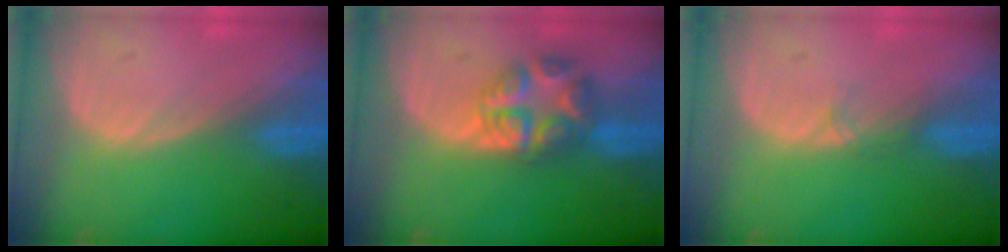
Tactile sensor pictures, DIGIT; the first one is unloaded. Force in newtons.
{"total": 6.5, "press": 6.5, "slide": 0.1}
{"total": 0.9, "press": 0.8, "slide": 0.2}